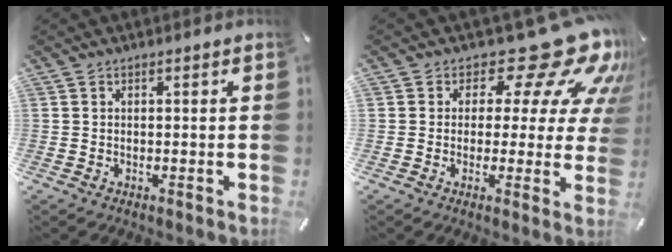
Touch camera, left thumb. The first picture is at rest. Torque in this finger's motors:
{"motor_torque": [1.36, 0.16, 0.43, -0.13, 0.09]}